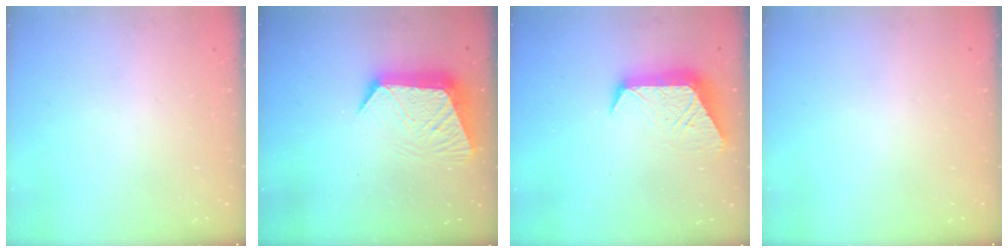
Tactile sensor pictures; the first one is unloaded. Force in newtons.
{"total": 12.9, "press": 12.9, "slide": 1.1}
{"total": 10.8, "press": 10.8, "slide": 1.0}
{"total": 0.0}